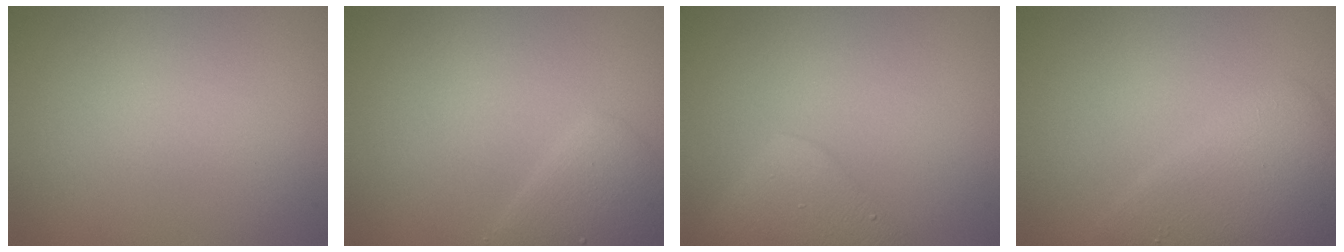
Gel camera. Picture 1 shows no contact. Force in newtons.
{"total": 2.6, "press": 2.6, "slide": 0.2}
{"total": 2.9, "press": 2.9, "slide": 0.0}
{"total": 4.7, "press": 4.7, "slide": 0.2}